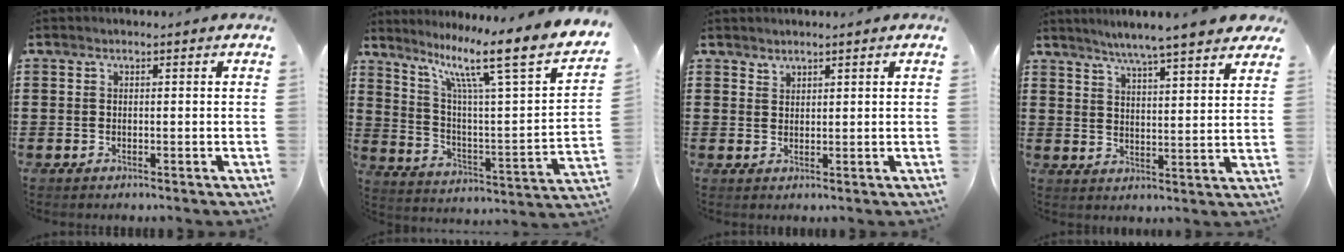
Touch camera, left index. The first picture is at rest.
{"total": 12.0, "force": [8.4, 0.7, 8.5], "torque": [-0.162, -0.071, 0.120]}
{"total": 1.6, "force": [1.6, 0.4, 0.0], "torque": [-0.003, 0.000, 0.032]}
{"total": 5.1, "force": [4.7, -0.5, 1.8], "torque": [-0.054, -0.025, 0.079]}